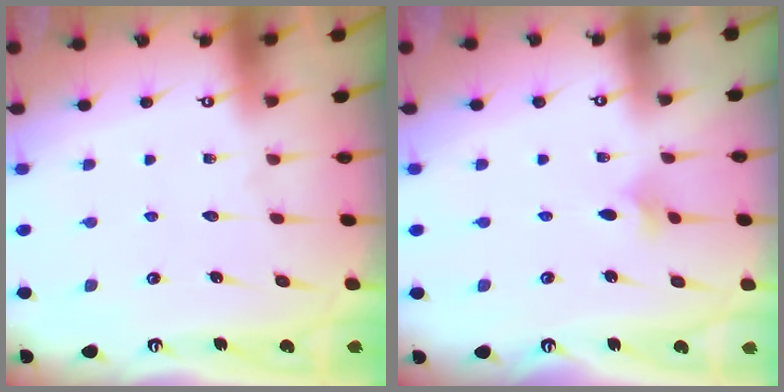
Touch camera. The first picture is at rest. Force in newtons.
{"total": 2.0, "press": 1.9, "slide": 0.5}